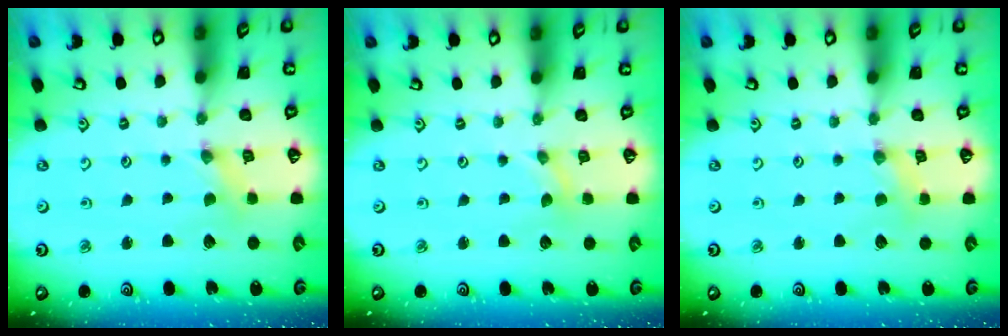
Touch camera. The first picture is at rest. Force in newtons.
{"total": 0.0}
{"total": 2.8, "press": 2.7, "slide": 0.4}